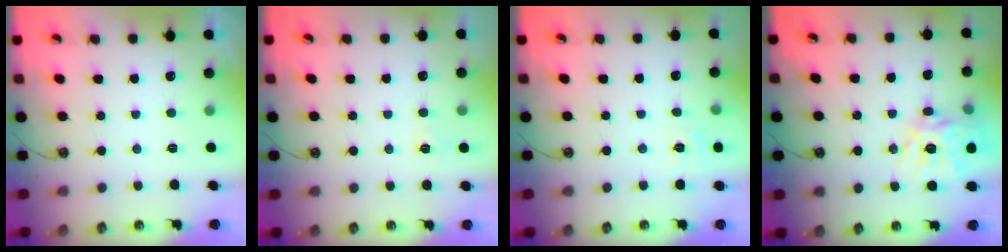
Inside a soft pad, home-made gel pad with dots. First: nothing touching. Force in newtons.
{"total": 2.8, "press": 2.8, "slide": 0.3}
{"total": 5.6, "press": 5.6, "slide": 0.1}
{"total": 17.9, "press": 17.7, "slide": 2.7}